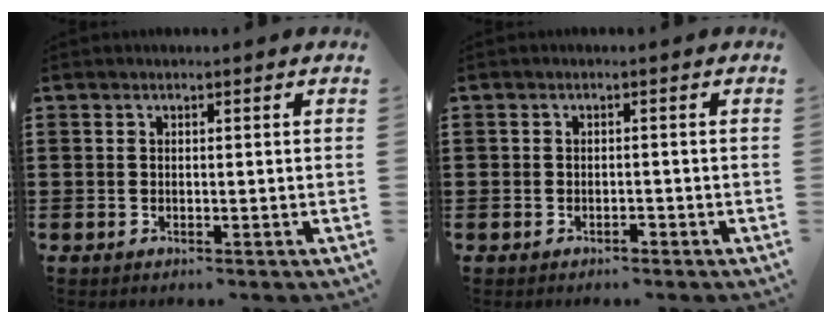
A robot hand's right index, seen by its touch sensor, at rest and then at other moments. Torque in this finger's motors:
{"motor_torque": [0.04, 0.11, 0.00, 0.04]}